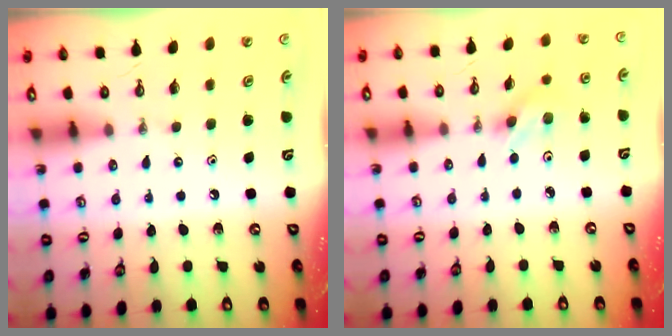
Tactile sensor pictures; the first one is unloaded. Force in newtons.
{"total": 3.7, "press": 3.4, "slide": 1.4}